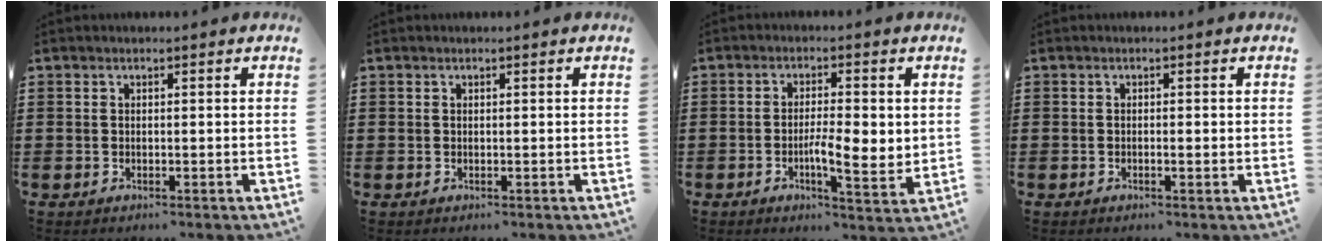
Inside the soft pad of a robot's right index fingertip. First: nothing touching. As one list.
[{"total": 0.0}, {"total": 5.7, "force": [-0.6, 1.7, 5.4], "torque": [-0.087, 0.001, -0.014]}, {"total": 0.7, "force": [-0.2, 0.1, 0.7], "torque": [-0.011, -0.002, -0.003]}]